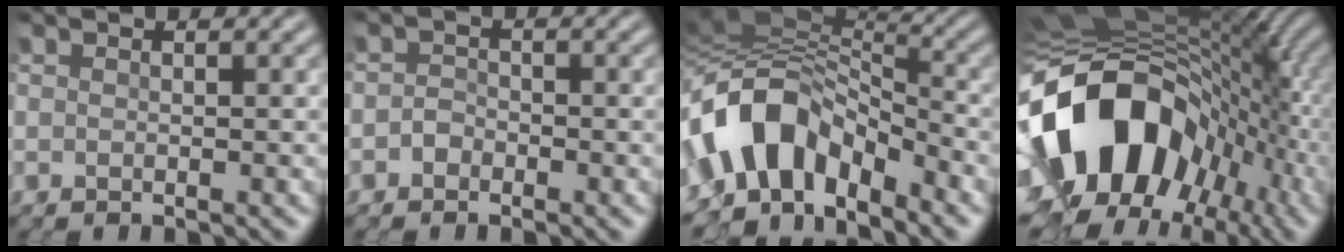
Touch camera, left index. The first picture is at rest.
{"total": 0.9, "force": [-0.6, 0.6, 0.3], "torque": [-0.005, 0.009, -0.014]}
{"total": 10.1, "force": [-3.9, 6.1, 7.0], "torque": [-0.126, 0.020, -0.078]}
{"total": 17.5, "force": [-2.0, 12.8, 11.7], "torque": [-0.225, -0.011, -0.030]}